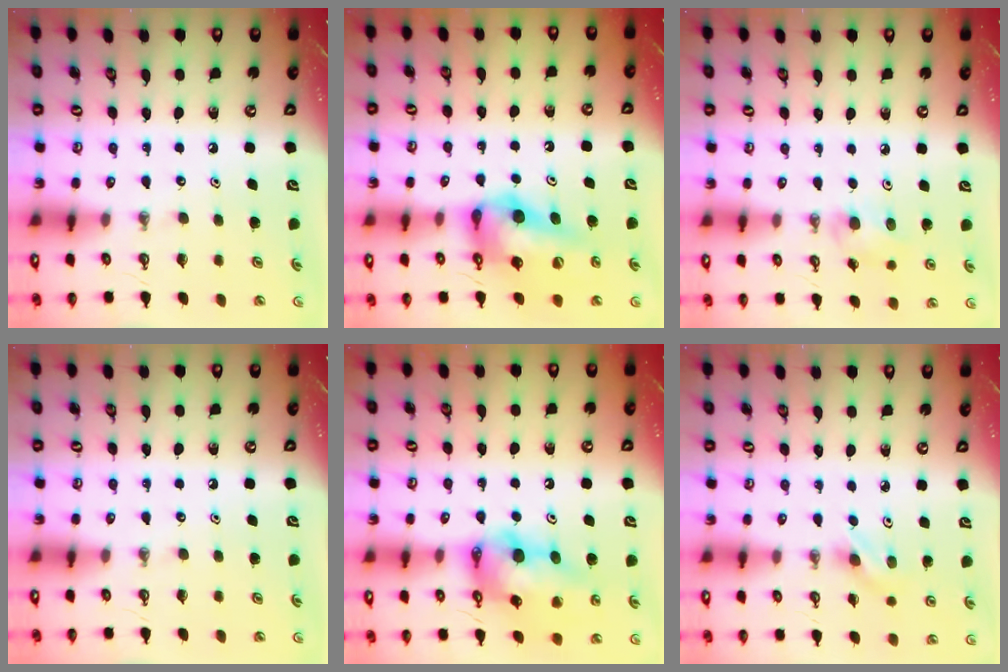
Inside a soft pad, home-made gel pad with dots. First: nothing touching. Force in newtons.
{"total": 13.6, "press": 12.8, "slide": 4.6}
{"total": 6.4, "press": 6.3, "slide": 1.1}
{"total": 0.0}
{"total": 17.1, "press": 17.0, "slide": 1.9}
{"total": 3.1, "press": 2.8, "slide": 1.4}